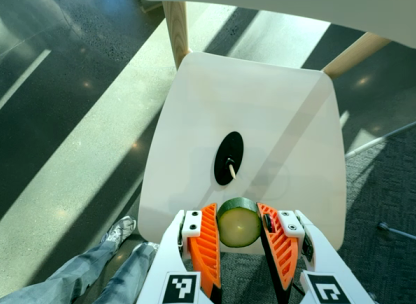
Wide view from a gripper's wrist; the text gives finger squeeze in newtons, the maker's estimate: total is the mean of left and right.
{"total": 10.9, "left": 11.2, "right": 10.6}